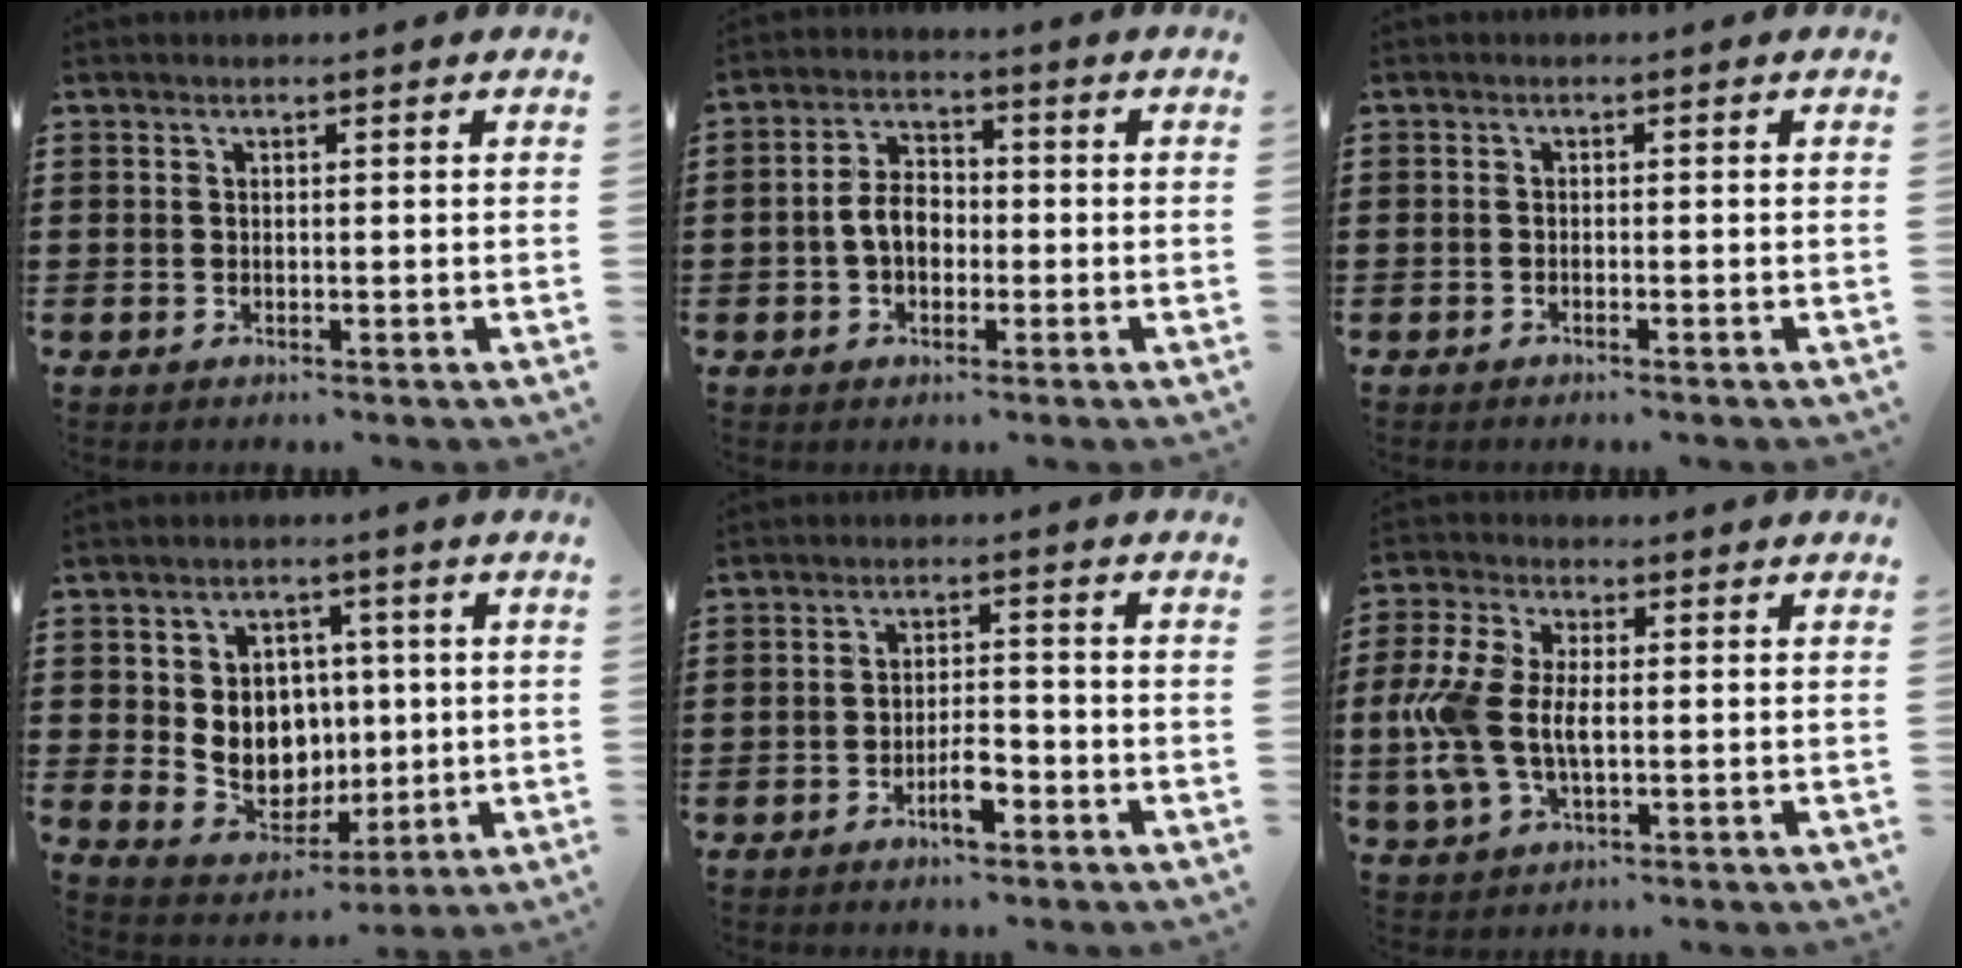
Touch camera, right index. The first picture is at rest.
{"total": 5.1, "force": [-0.9, 3.4, 3.6], "torque": [-0.084, 0.008, -0.021]}
{"total": 0.6, "force": [-0.6, 0.0, 0.2], "torque": [-0.005, -0.002, -0.011]}
{"total": 7.4, "force": [0.9, 6.9, 2.7], "torque": [-0.055, 0.005, 0.021]}
{"total": 4.5, "force": [-2.5, 1.5, 3.5], "torque": [-0.056, 0.008, -0.045]}
{"total": 8.7, "force": [-0.6, 4.8, 7.2], "torque": [-0.183, -0.004, -0.021]}